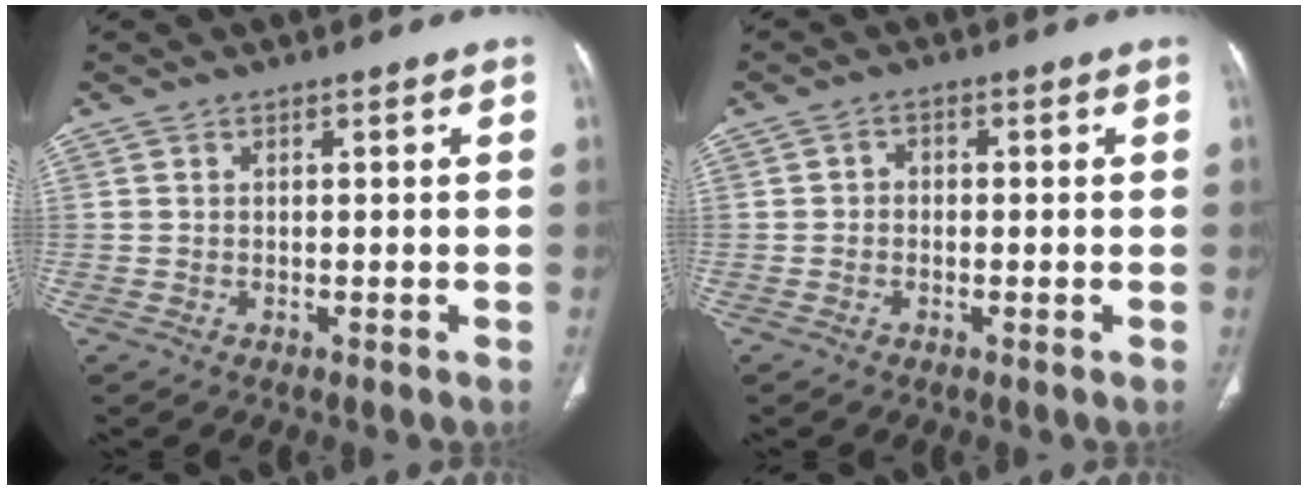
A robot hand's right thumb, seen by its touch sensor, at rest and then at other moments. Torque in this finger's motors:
{"motor_torque": [-0.42, 0.21, -0.20, -0.28, 0.07]}